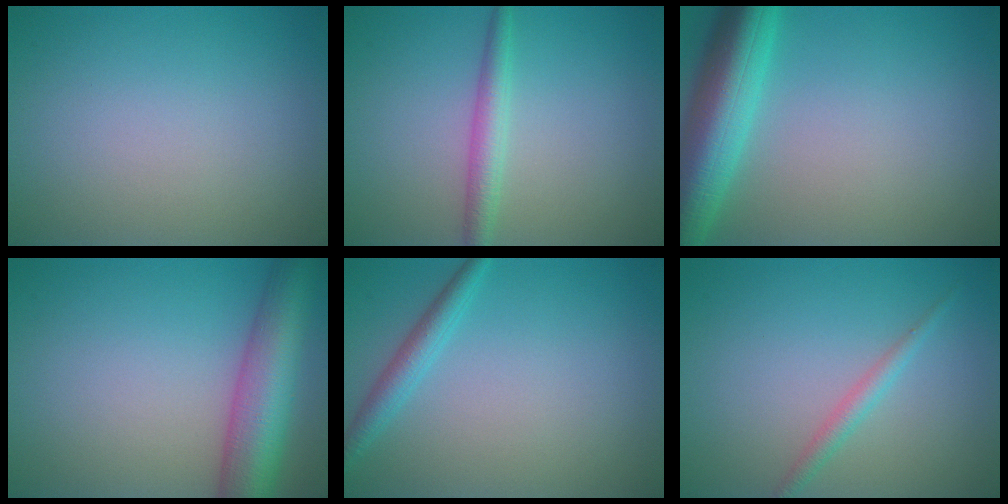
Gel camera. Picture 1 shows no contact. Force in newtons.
{"total": 2.4, "press": 2.4, "slide": 0.0}
{"total": 8.1, "press": 8.1, "slide": 0.3}
{"total": 8.3, "press": 8.3, "slide": 0.4}
{"total": 2.2, "press": 2.2, "slide": 0.1}
{"total": 1.5, "press": 1.5, "slide": 0.1}